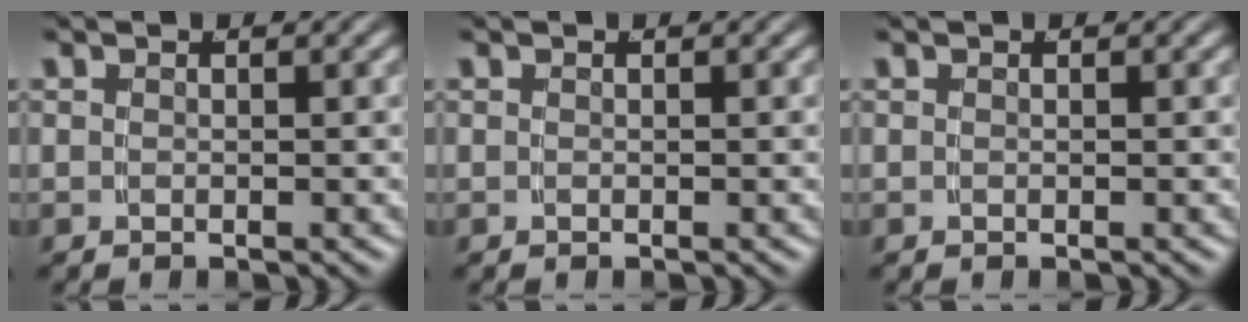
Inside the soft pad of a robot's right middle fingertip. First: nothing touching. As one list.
[{"total": 0.0}, {"total": 0.0}]